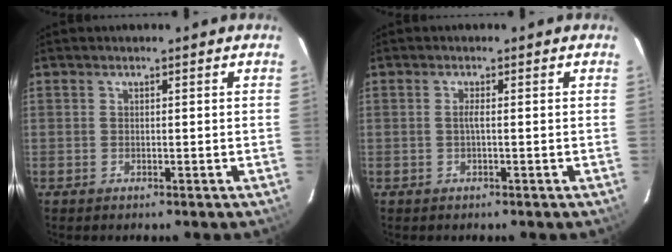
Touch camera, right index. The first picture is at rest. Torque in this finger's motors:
{"motor_torque": [0.58, 0.20, 0.09, 0.03]}